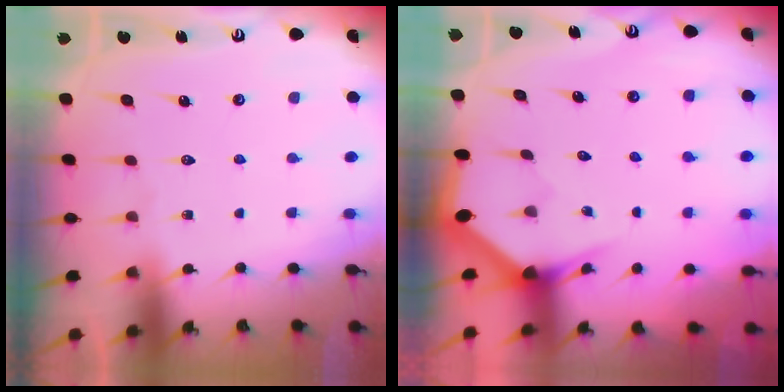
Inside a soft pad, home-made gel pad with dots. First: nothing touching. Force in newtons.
{"total": 3.0, "press": 3.0, "slide": 0.1}